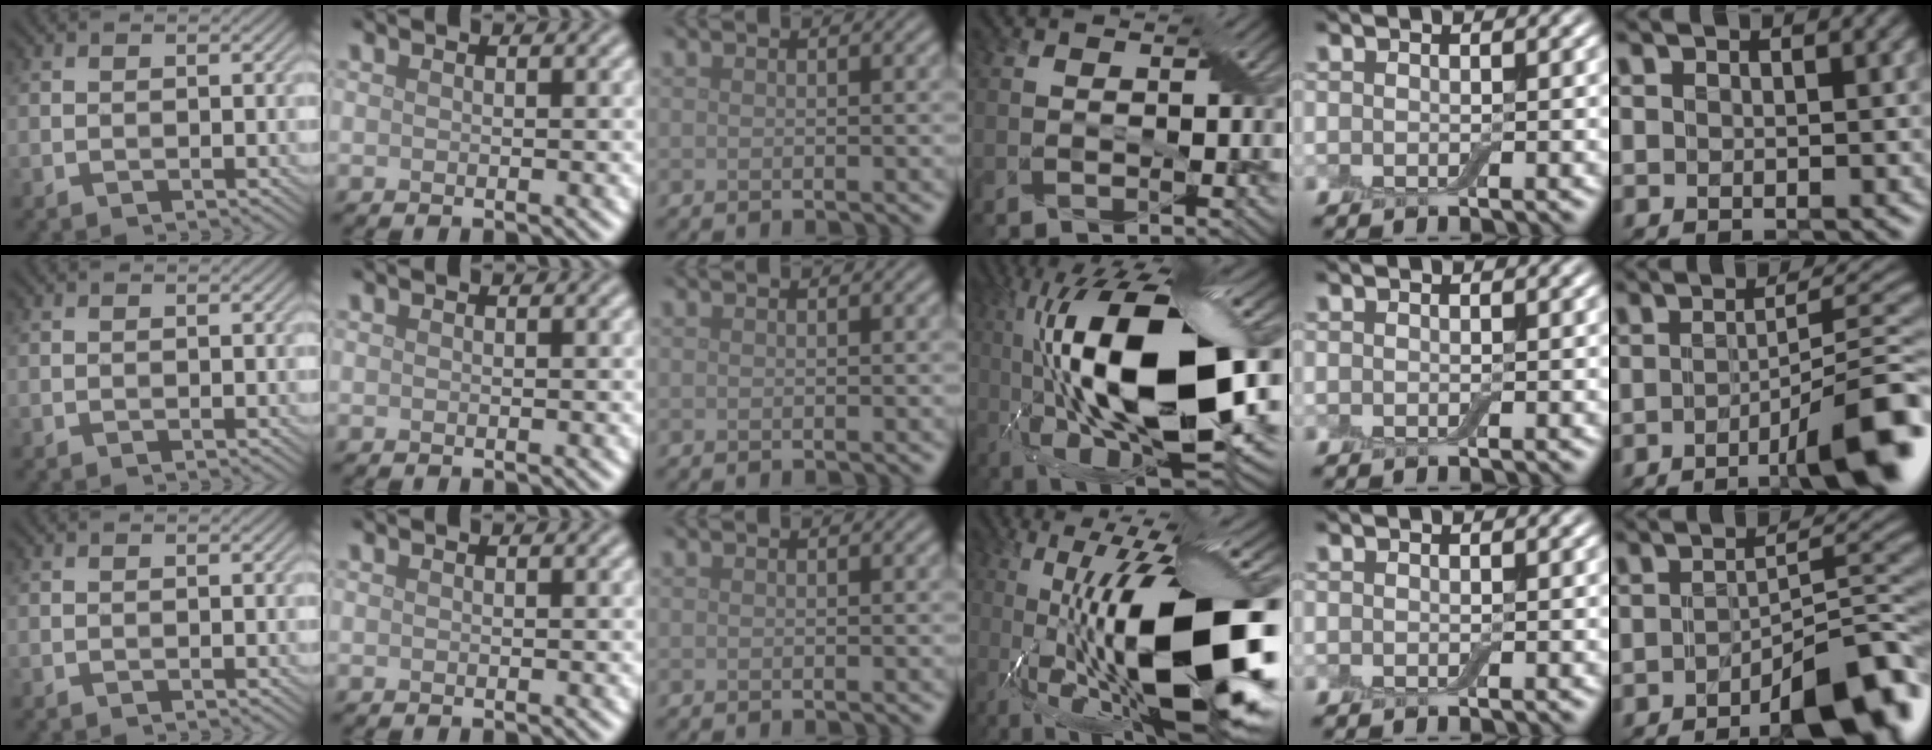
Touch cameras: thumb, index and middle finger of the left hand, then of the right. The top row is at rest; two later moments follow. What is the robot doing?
{"motion": "close", "object": "airpods case & airpods"}